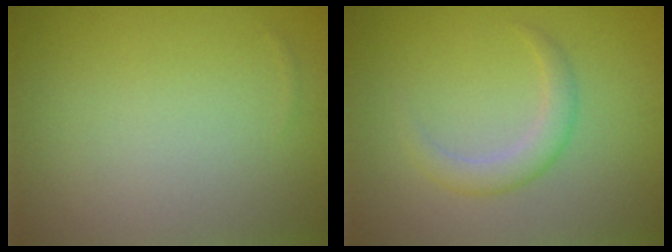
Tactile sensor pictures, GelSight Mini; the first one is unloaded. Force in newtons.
{"total": 2.3, "press": 2.3, "slide": 0.2}